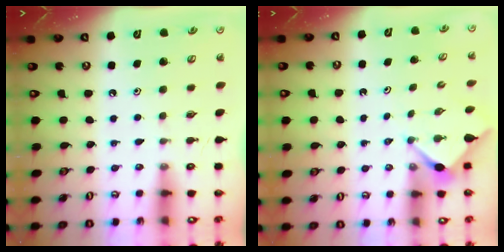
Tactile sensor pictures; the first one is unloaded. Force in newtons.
{"total": 2.7, "press": 2.7, "slide": 0.3}